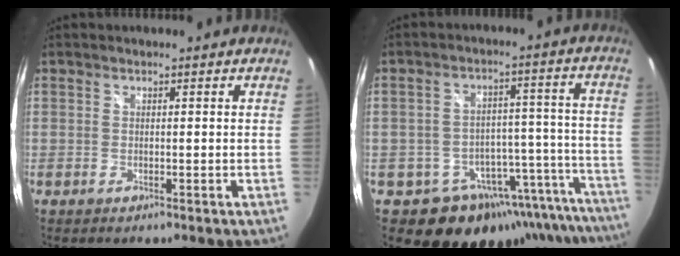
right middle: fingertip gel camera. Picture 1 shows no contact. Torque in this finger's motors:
{"motor_torque": [1.07, -1.06, 0.16, 0.06]}